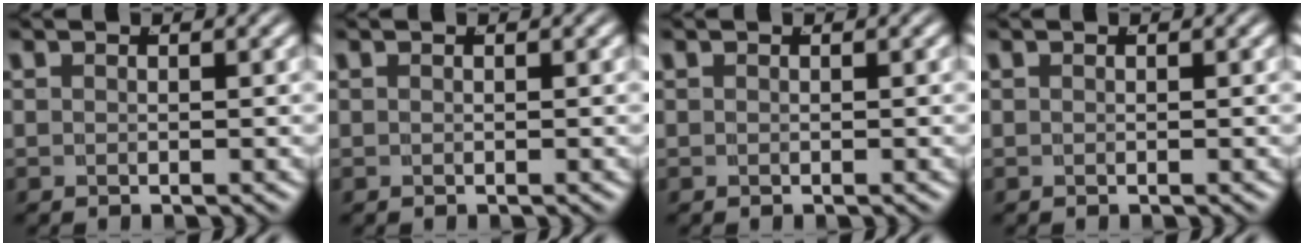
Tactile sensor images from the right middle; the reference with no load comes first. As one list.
[{"total": 0.0}, {"total": 0.0}, {"total": 0.0}]